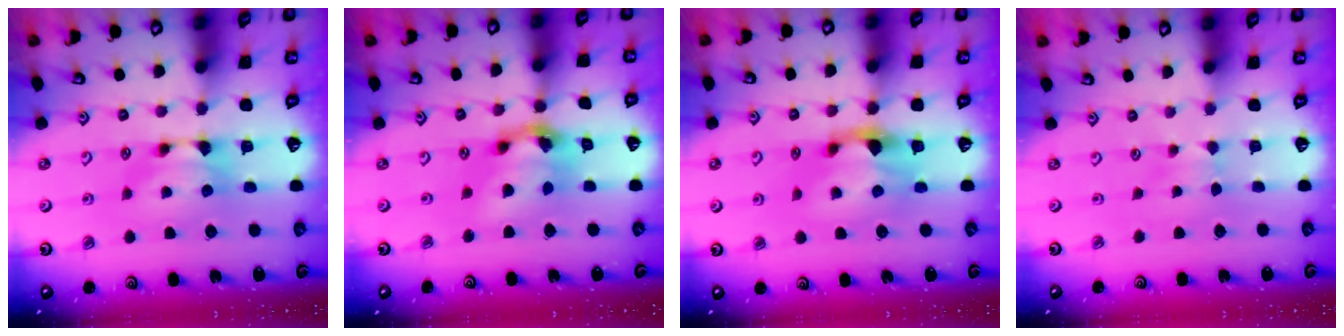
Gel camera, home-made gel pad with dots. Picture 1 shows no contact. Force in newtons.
{"total": 7.4, "press": 7.1, "slide": 2.3}
{"total": 2.2, "press": 1.8, "slide": 1.3}
{"total": 2.4, "press": 2.3, "slide": 0.5}